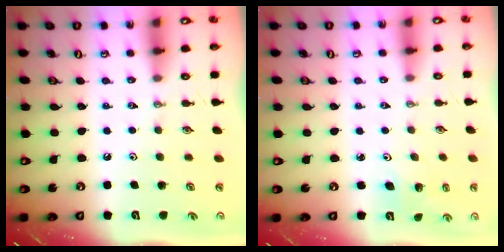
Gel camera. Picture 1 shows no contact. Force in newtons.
{"total": 3.0, "press": 2.2, "slide": 2.0}